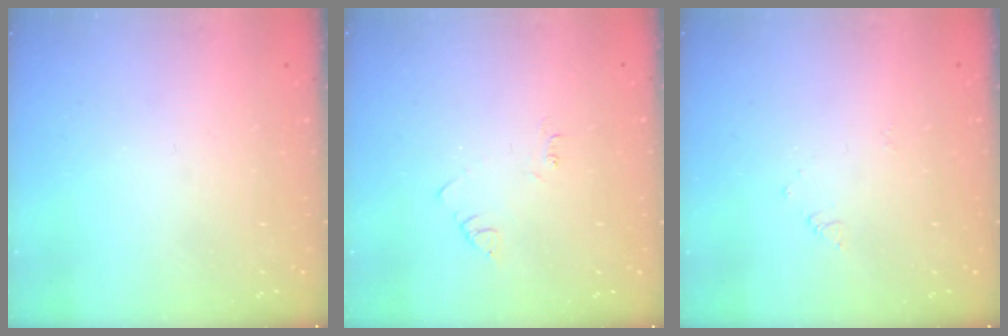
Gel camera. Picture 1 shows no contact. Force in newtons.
{"total": 2.9, "press": 2.9, "slide": 0.4}
{"total": 2.7, "press": 2.7, "slide": 0.4}